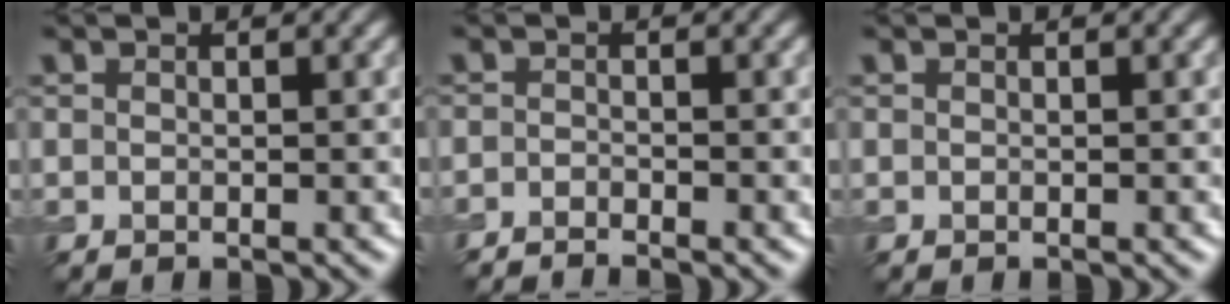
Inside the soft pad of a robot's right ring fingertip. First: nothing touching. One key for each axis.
{"total": 1.9, "fx": -1.8, "fy": 0.1, "fz": 0.6, "tx": -0.014, "ty": 0.002, "tz": -0.038}
{"total": 0.0}